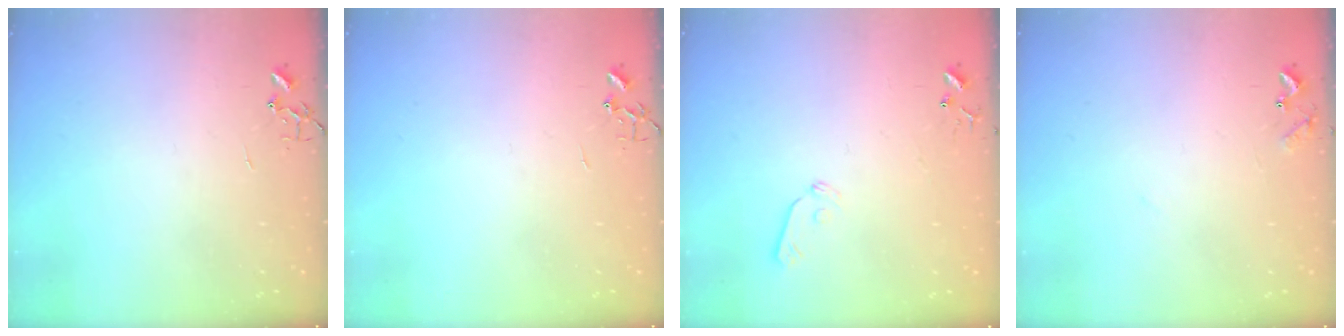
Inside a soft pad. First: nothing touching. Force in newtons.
{"total": 0.0}
{"total": 5.9, "press": 5.8, "slide": 0.6}
{"total": 7.8, "press": 7.8, "slide": 0.5}